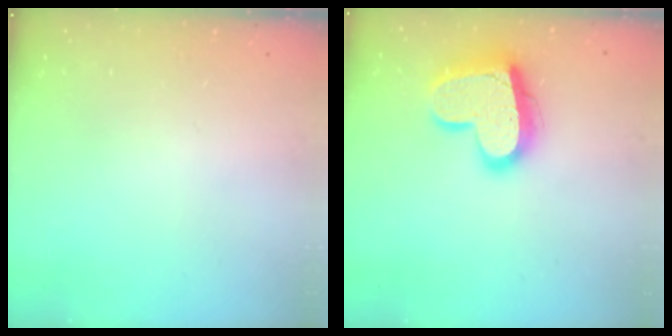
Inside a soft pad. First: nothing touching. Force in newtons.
{"total": 18.1, "press": 18.1, "slide": 1.6}